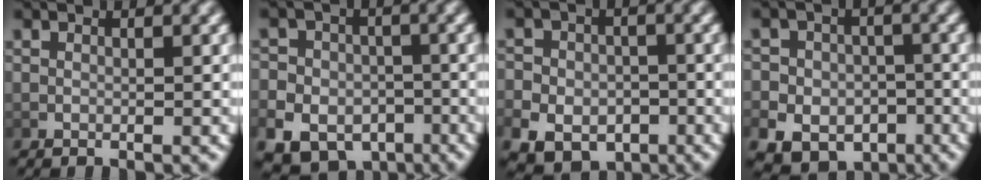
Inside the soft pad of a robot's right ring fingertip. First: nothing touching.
{"total": 9.2, "force": [-5.5, 6.8, 2.7], "torque": [-0.043, -0.038, -0.091]}
{"total": 6.6, "force": [-3.4, 5.1, 2.5], "torque": [-0.040, -0.028, -0.051]}
{"total": 8.6, "force": [-5.1, 6.4, 2.7], "torque": [-0.043, -0.039, -0.080]}